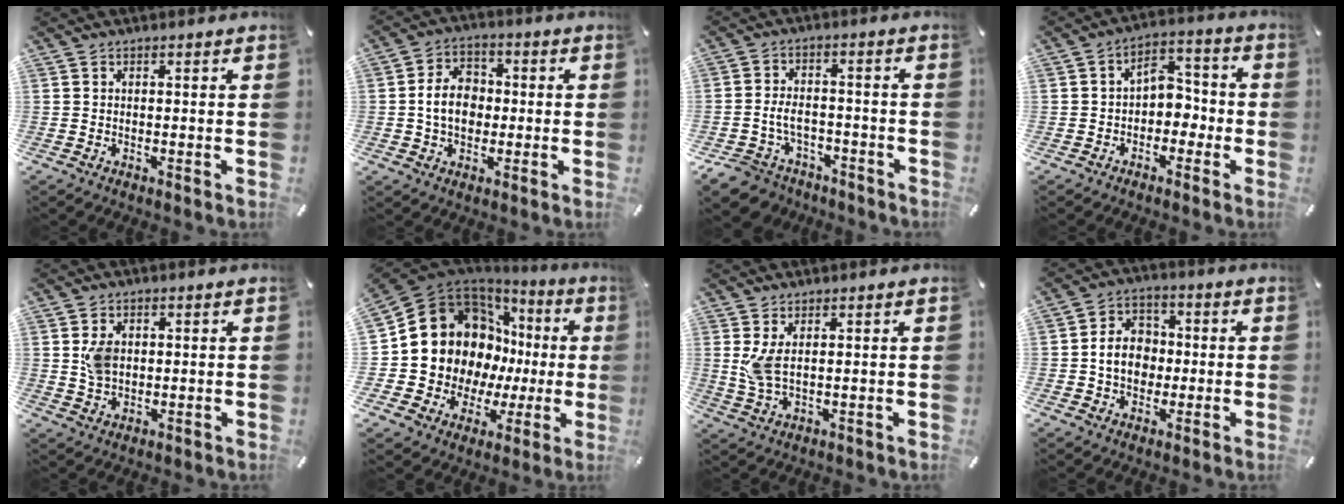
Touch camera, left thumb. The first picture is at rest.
{"total": 8.5, "force": [-0.6, 6.7, 5.2], "torque": [-0.098, 0.011, -0.012]}
{"total": 6.9, "force": [-3.1, 5.3, 3.1], "torque": [-0.080, 0.014, -0.060]}
{"total": 5.9, "force": [-1.2, 4.9, 2.9], "torque": [-0.043, 0.006, -0.027]}
{"total": 5.3, "force": [1.0, 3.9, 3.5], "torque": [-0.071, 0.001, 0.016]}
{"total": 16.0, "force": [4.2, 14.0, 6.6], "torque": [-0.108, -0.047, 0.103]}
{"total": 5.6, "force": [1.5, 2.4, 4.8], "torque": [-0.100, -0.005, 0.024]}
{"total": 8.9, "force": [-0.8, 7.5, 4.6], "torque": [-0.091, 0.018, -0.013]}